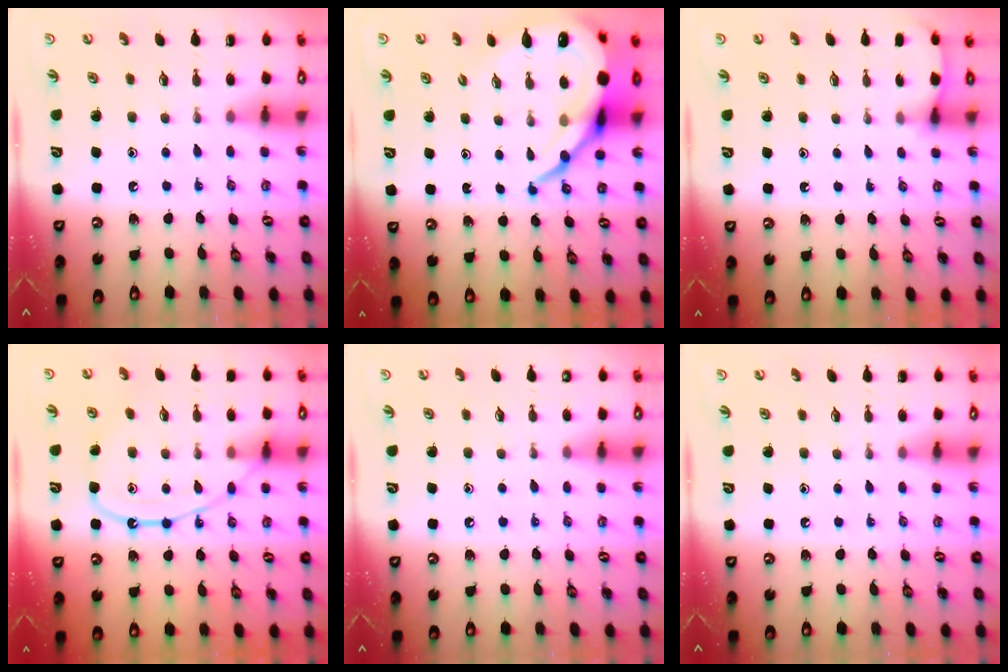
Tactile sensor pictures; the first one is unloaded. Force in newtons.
{"total": 14.7, "press": 14.6, "slide": 1.7}
{"total": 2.6, "press": 2.6, "slide": 0.3}
{"total": 12.1, "press": 12.0, "slide": 1.5}
{"total": 4.9, "press": 4.9, "slide": 0.7}
{"total": 0.0}